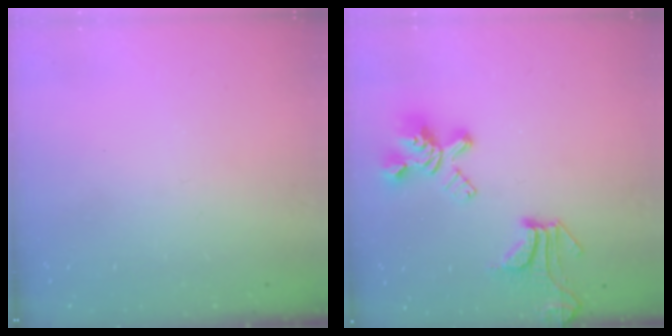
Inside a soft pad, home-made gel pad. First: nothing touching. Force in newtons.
{"total": 9.1, "press": 8.9, "slide": 2.1}